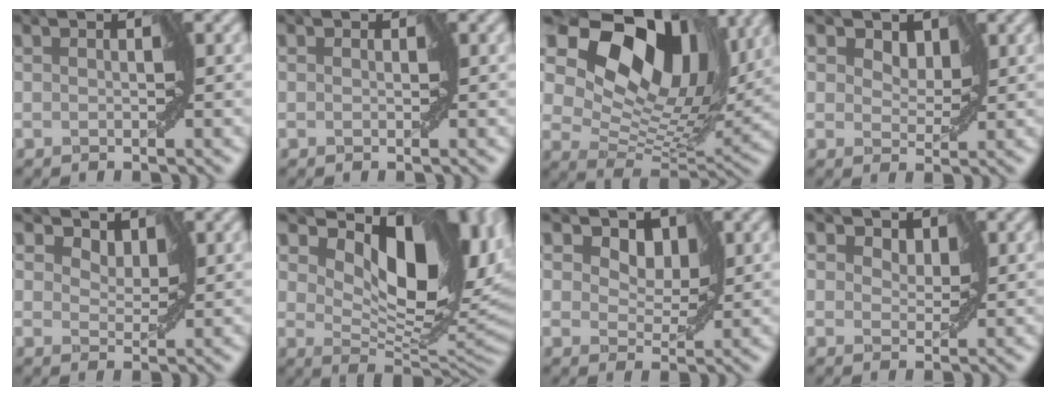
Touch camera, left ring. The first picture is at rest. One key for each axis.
{"total": 0.0}
{"total": 13.8, "fx": 7.2, "fy": 8.4, "fz": 8.3, "tx": -0.142, "ty": 0.012, "tz": 0.120}
{"total": 3.8, "fx": 2.2, "fy": 2.4, "fz": 1.9, "tx": -0.026, "ty": 0.011, "tz": 0.010}
{"total": 2.8, "fx": 2.1, "fy": 1.6, "fz": 1.0, "tx": -0.018, "ty": 0.006, "tz": 0.012}
{"total": 12.7, "fx": 4.2, "fy": 6.8, "fz": 9.8, "tx": -0.135, "ty": -0.010, "tz": 0.077}
{"total": 6.4, "fx": 3.2, "fy": 4.2, "fz": 3.6, "tx": -0.039, "ty": 0.016, "tz": 0.017}
{"total": 2.5, "fx": 1.7, "fy": 1.6, "fz": 1.0, "tx": -0.012, "ty": 0.004, "tz": 0.010}